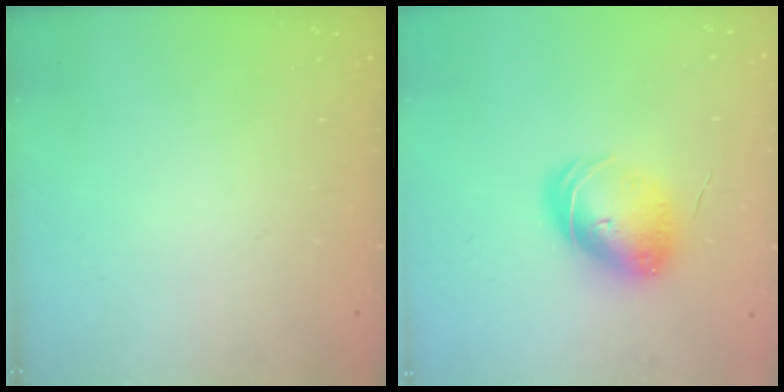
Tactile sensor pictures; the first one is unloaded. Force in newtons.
{"total": 10.3, "press": 10.3, "slide": 0.8}